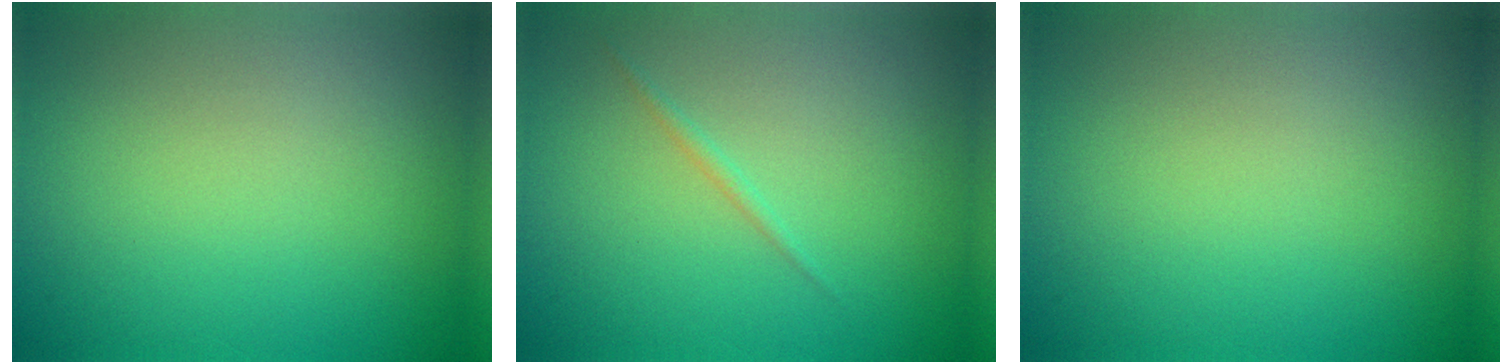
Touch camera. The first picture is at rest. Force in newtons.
{"total": 0.6, "press": 0.6, "slide": 0.1}
{"total": 0.0}